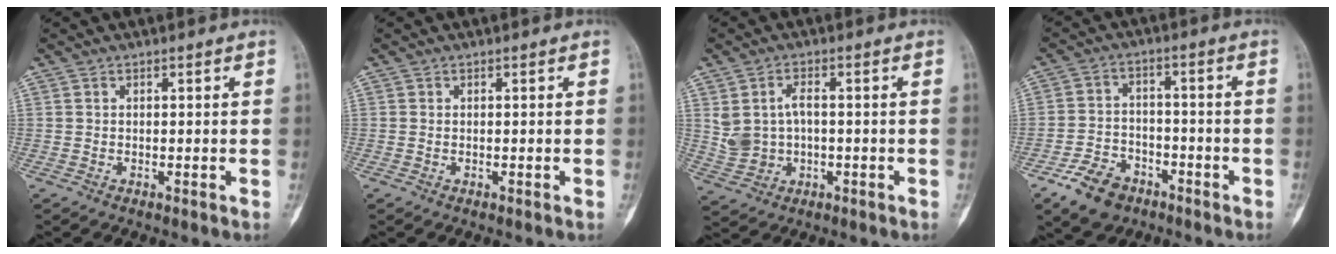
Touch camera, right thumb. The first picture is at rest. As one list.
[{"total": 0.0}, {"total": 6.4, "force": [0.6, 4.2, 4.9], "torque": [-0.092, 0.011, 0.023]}, {"total": 9.1, "force": [-5.6, 6.0, 4.0], "torque": [-0.052, 0.033, -0.098]}]